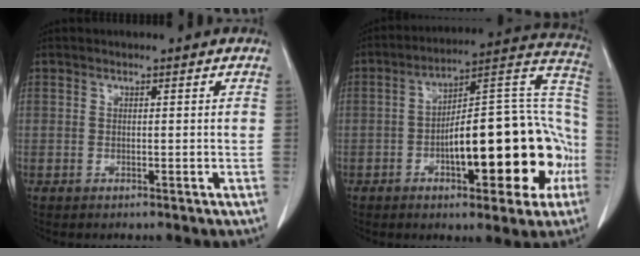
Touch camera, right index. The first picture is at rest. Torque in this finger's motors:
{"motor_torque": [1.34, -0.79, 0.74, 0.21]}